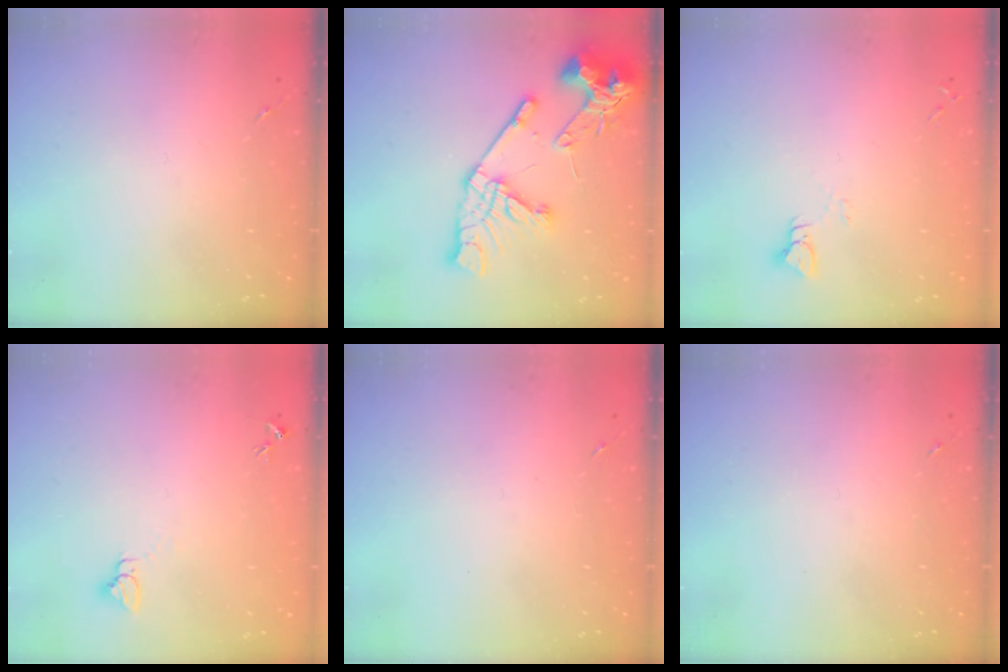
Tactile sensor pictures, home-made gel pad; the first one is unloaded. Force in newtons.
{"total": 20.6, "press": 20.5, "slide": 2.4}
{"total": 2.9, "press": 2.9, "slide": 0.2}
{"total": 2.7, "press": 2.7, "slide": 0.1}
{"total": 0.0}
{"total": 0.0}